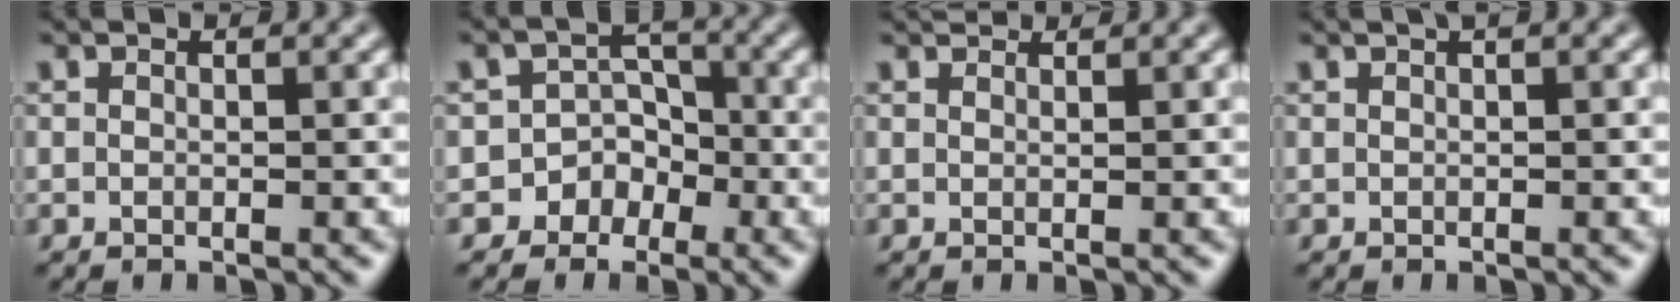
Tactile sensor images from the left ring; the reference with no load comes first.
{"total": 4.9, "force": [-2.7, 4.1, 0.4], "torque": [0.041, 0.010, -0.057]}
{"total": 2.2, "force": [2.0, 0.6, 0.7], "torque": [-0.017, -0.006, 0.024]}
{"total": 1.0, "force": [0.6, 0.2, 0.8], "torque": [-0.012, 0.006, 0.006]}